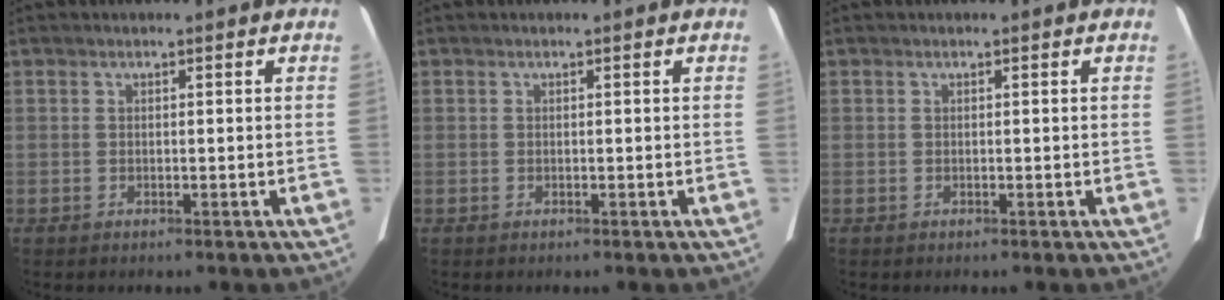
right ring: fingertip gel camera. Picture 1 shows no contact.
{"total": 0.0}
{"total": 0.0}